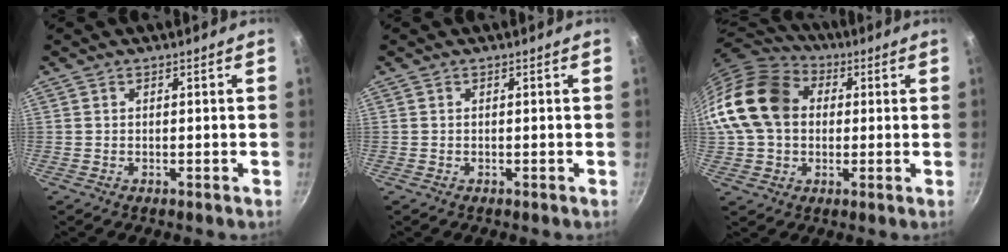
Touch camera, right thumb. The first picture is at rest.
{"total": 0.0}
{"total": 17.7, "force": [2.5, 13.7, 10.9], "torque": [-0.191, 0.033, 0.033]}